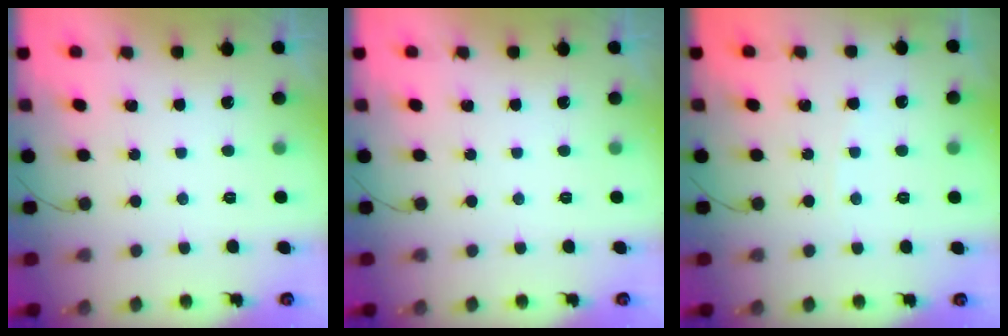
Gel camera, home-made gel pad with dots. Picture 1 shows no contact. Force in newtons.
{"total": 0.0}
{"total": 1.8, "press": 1.8, "slide": 0.2}